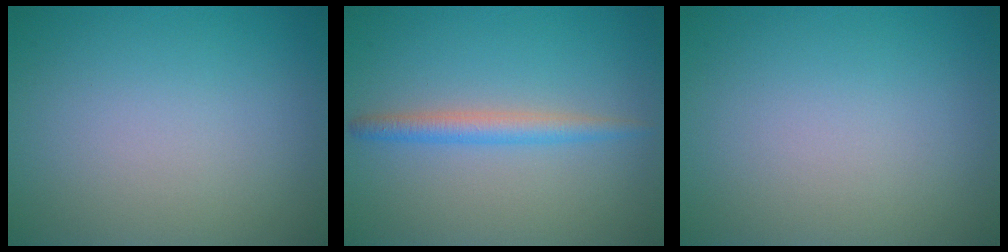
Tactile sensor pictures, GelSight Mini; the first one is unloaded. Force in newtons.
{"total": 2.3, "press": 2.3, "slide": 0.0}
{"total": 0.0}